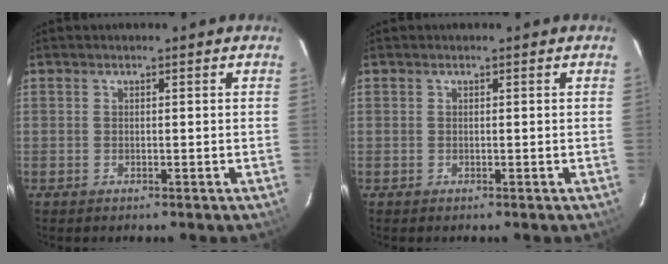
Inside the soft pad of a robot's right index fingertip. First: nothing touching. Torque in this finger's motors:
{"motor_torque": [0.36, 0.12, -0.02, 0.01]}